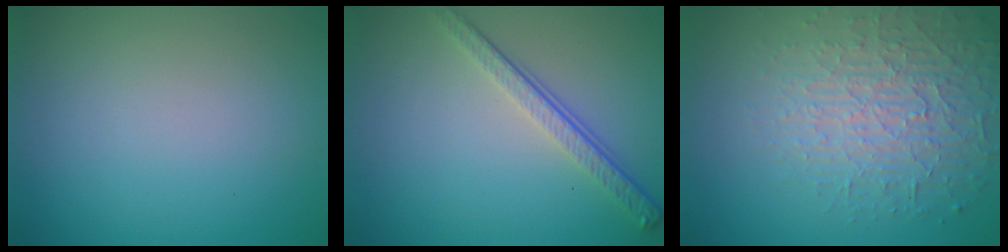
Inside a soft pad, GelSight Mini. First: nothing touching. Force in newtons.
{"total": 3.9, "press": 2.7, "slide": 2.8}
{"total": 4.6, "press": 4.0, "slide": 2.3}